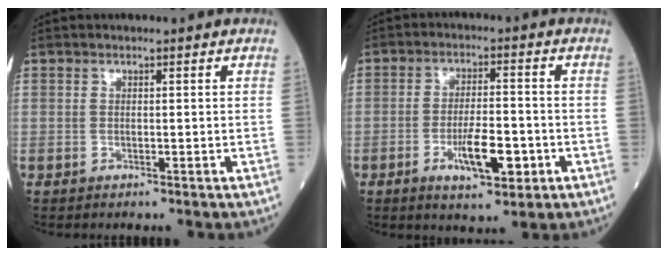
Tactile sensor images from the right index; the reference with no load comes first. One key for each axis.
{"total": 7.7, "fx": -2.8, "fy": 2.1, "fz": 6.9, "tx": -0.122, "ty": -0.006, "tz": -0.043}